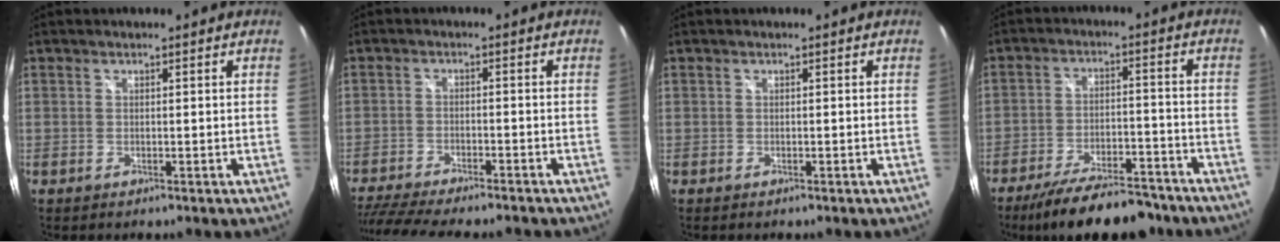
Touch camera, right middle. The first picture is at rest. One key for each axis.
{"total": 13.9, "fx": -12.0, "fy": 2.0, "fz": 6.7, "tx": -0.147, "ty": -0.028, "tz": -0.193}
{"total": 0.0}
{"total": 16.8, "fx": -14.0, "fy": 4.6, "fz": 8.1, "tx": -0.151, "ty": -0.014, "tz": -0.202}